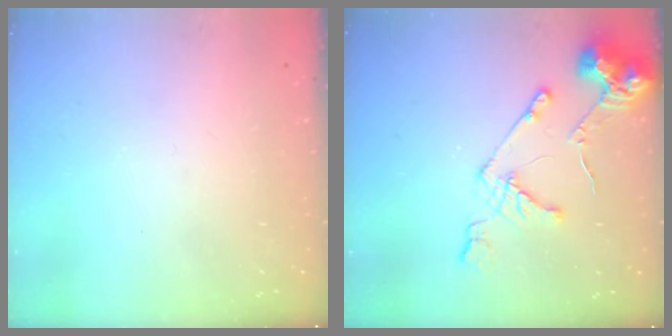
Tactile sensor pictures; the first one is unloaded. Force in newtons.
{"total": 12.9, "press": 12.8, "slide": 1.8}